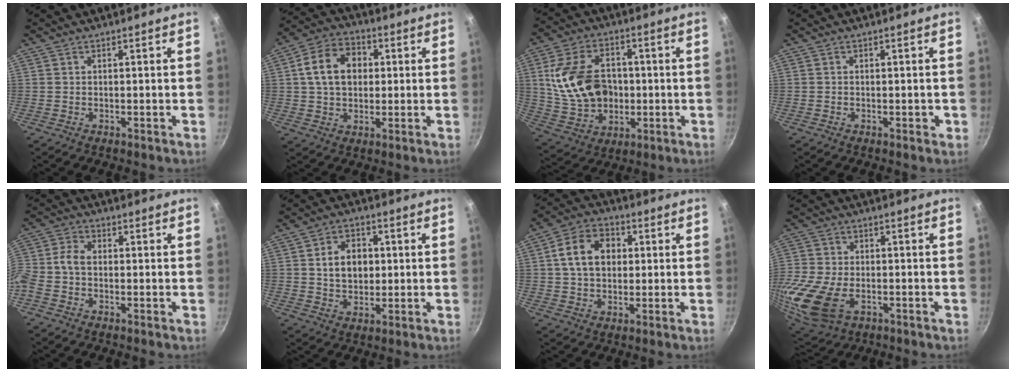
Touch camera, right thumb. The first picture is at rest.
{"total": 11.6, "force": [1.9, 8.6, 7.6], "torque": [-0.109, 0.018, 0.021]}
{"total": 17.2, "force": [0.8, 12.6, 11.7], "torque": [-0.196, 0.012, 0.029]}
{"total": 1.0, "force": [-0.3, 0.7, 0.7], "torque": [-0.006, 0.004, -0.004]}
{"total": 5.8, "force": [-1.4, 4.0, 4.0], "torque": [-0.093, 0.026, -0.044]}
{"total": 8.4, "force": [1.0, 6.2, 5.5], "torque": [-0.068, 0.006, 0.016]}
{"total": 10.9, "force": [1.7, 8.1, 7.1], "torque": [-0.099, 0.018, 0.019]}
{"total": 17.8, "force": [-5.2, 11.4, 12.5], "torque": [-0.290, -0.008, -0.095]}